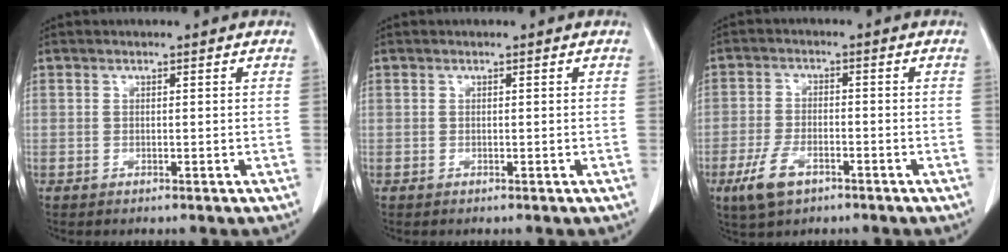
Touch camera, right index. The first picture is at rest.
{"total": 0.0}
{"total": 6.1, "force": [-3.5, 2.8, 4.1], "torque": [-0.091, -0.007, -0.061]}